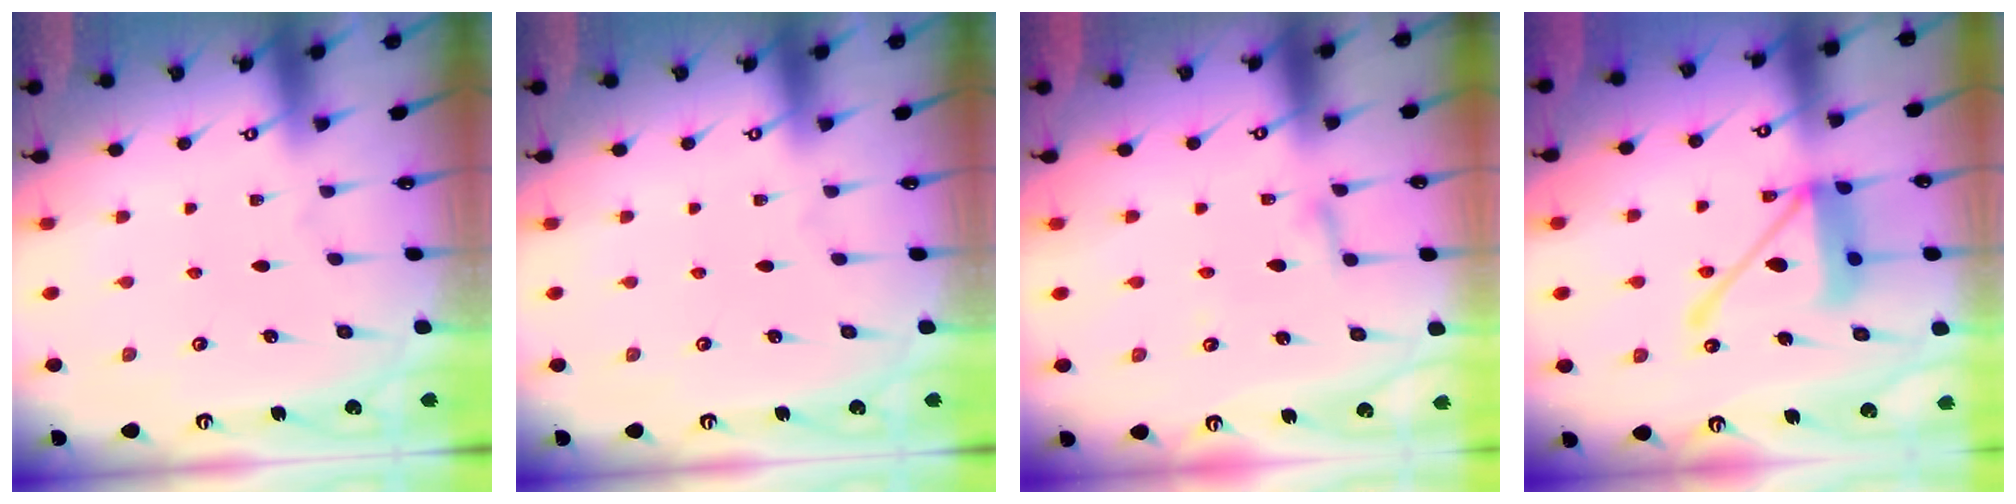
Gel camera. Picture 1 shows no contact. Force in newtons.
{"total": 0.0}
{"total": 2.6, "press": 2.6, "slide": 0.2}
{"total": 15.7, "press": 15.6, "slide": 2.0}